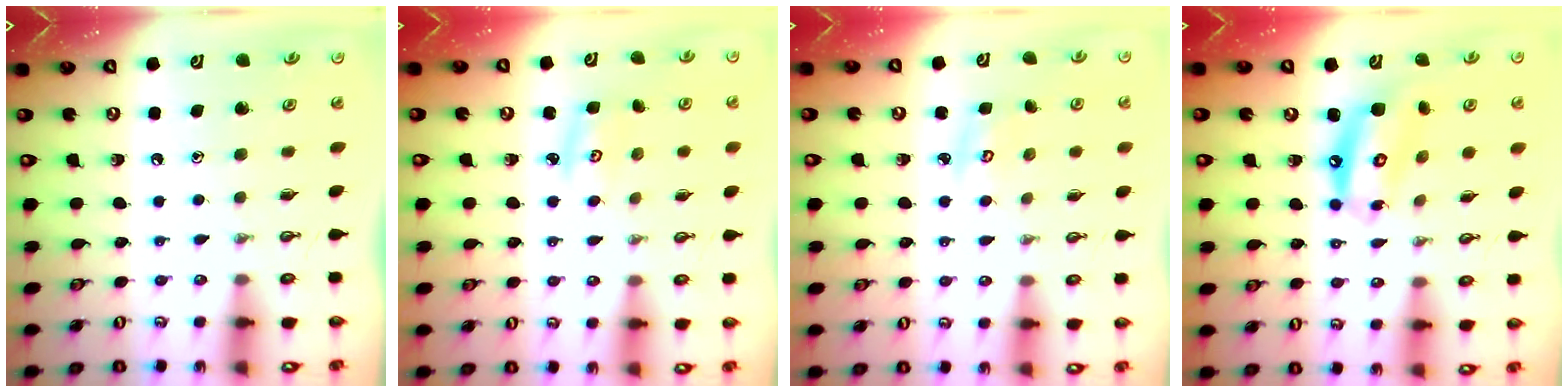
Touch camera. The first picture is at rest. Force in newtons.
{"total": 2.9, "press": 2.9, "slide": 0.3}
{"total": 3.4, "press": 3.4, "slide": 0.4}
{"total": 12.8, "press": 12.8, "slide": 1.5}